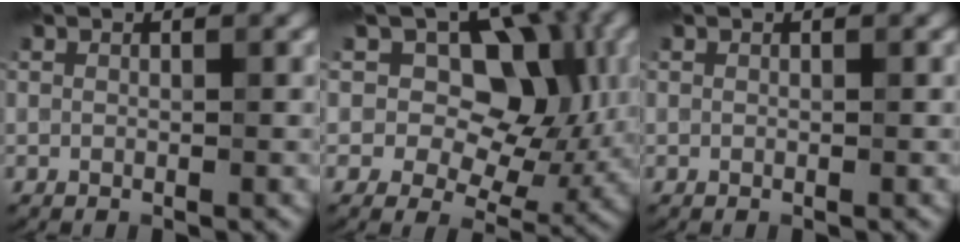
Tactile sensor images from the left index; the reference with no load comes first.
{"total": 10.5, "force": [3.0, 6.9, 7.3], "torque": [-0.080, 0.011, 0.024]}
{"total": 0.0}